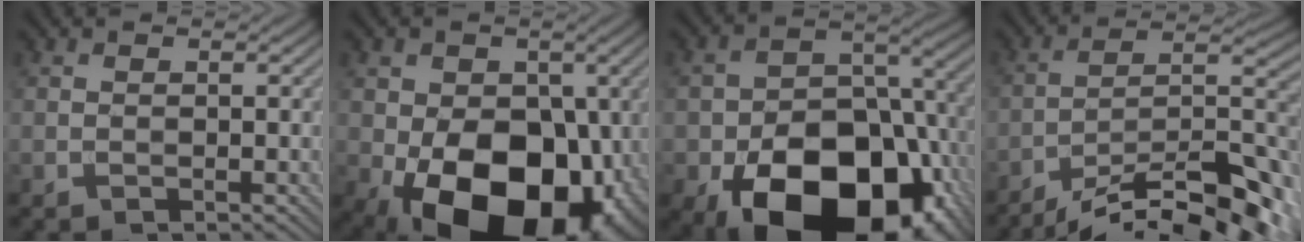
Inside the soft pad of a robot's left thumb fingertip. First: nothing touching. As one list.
[{"total": 19.6, "force": [-5.6, 13.7, 12.9], "torque": [-0.167, -0.044, -0.102]}, {"total": 20.6, "force": [-9.5, 13.2, 12.7], "torque": [-0.208, -0.051, -0.130]}, {"total": 16.2, "force": [-13.0, 3.5, 9.0], "torque": [-0.144, 0.004, -0.198]}]